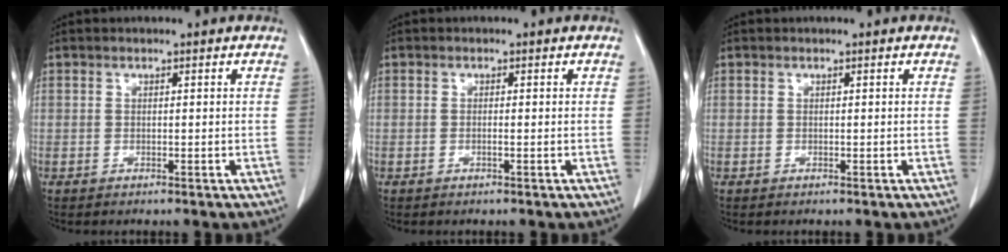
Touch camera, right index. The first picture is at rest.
{"total": 0.6, "force": [-0.2, 0.0, 0.6], "torque": [-0.011, 0.001, -0.004]}
{"total": 0.0}